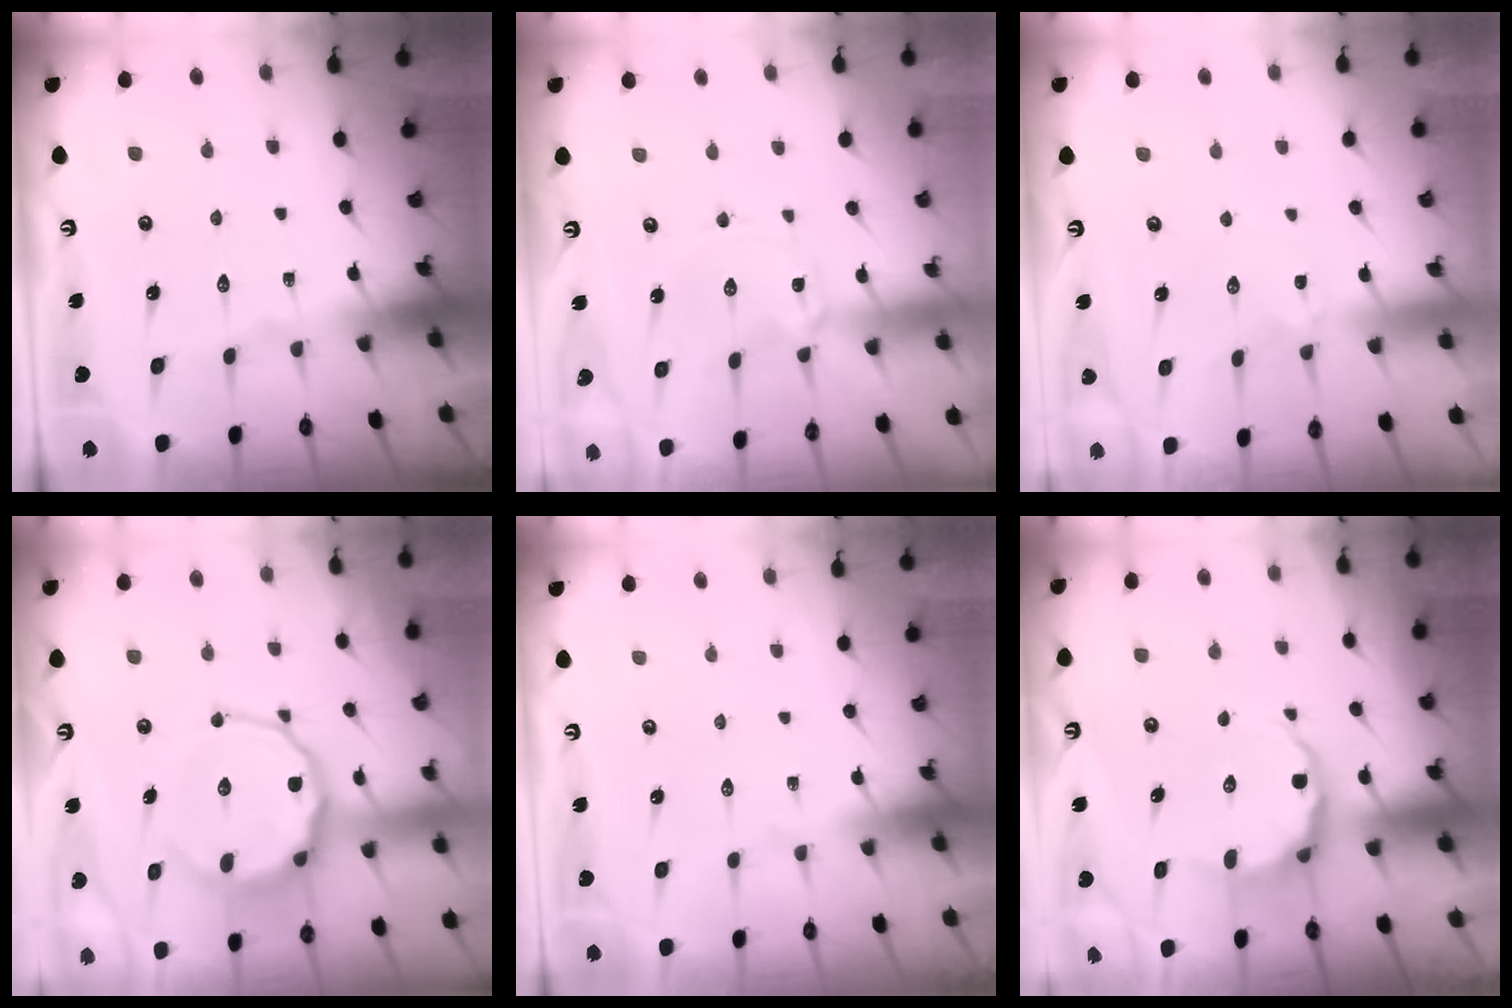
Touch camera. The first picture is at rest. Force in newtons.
{"total": 0.9, "press": 0.9, "slide": 0.2}
{"total": 3.3, "press": 3.3, "slide": 0.5}
{"total": 11.9, "press": 11.7, "slide": 2.5}
{"total": 0.0}
{"total": 8.9, "press": 8.6, "slide": 2.3}